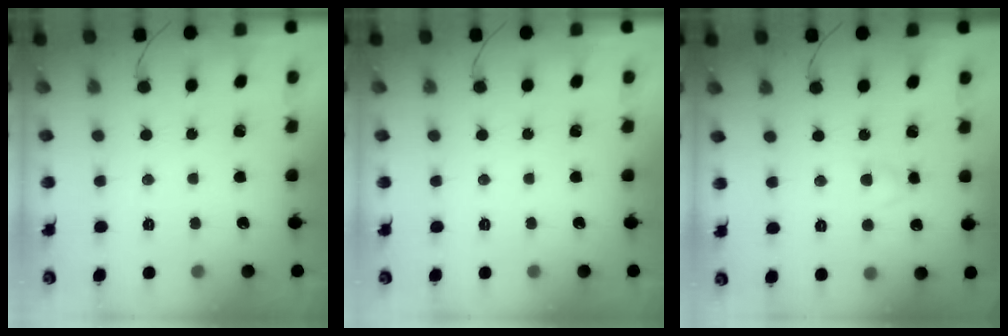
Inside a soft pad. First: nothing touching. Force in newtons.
{"total": 0.0}
{"total": 2.4, "press": 2.2, "slide": 1.0}